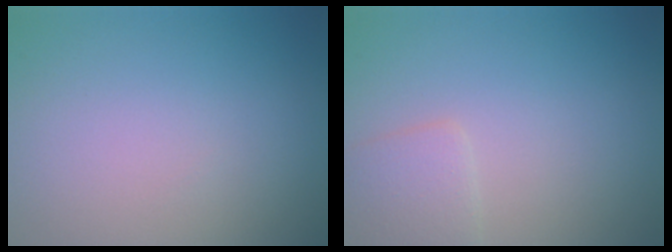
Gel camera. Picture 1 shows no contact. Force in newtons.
{"total": 1.9, "press": 1.9, "slide": 0.1}